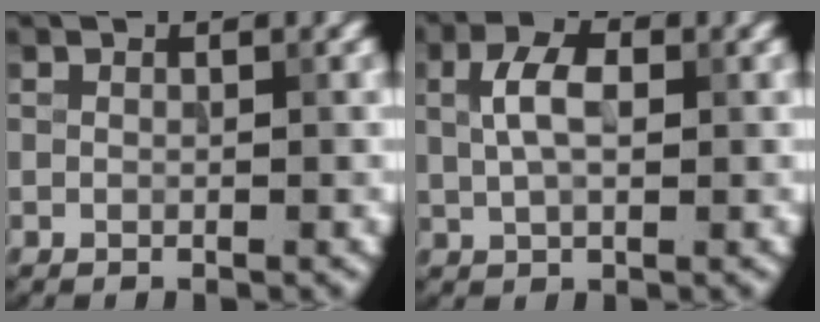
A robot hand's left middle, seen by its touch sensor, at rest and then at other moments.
{"total": 3.9, "force": [0.8, 2.2, 3.1], "torque": [-0.068, 0.006, 0.012]}